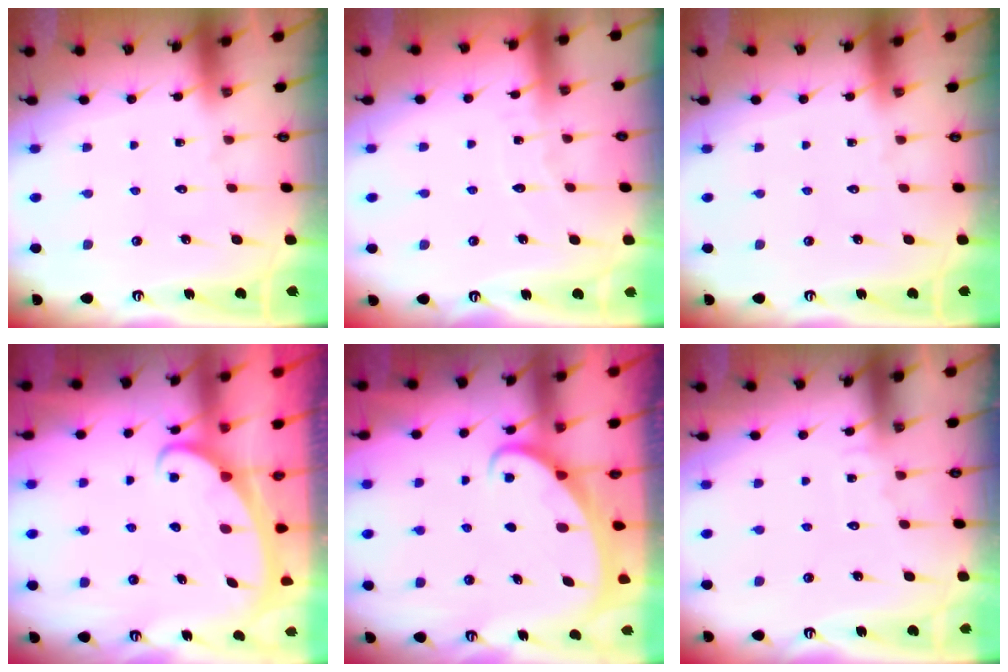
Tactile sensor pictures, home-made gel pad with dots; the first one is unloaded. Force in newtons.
{"total": 3.7, "press": 3.7, "slide": 0.3}
{"total": 0.0}
{"total": 2.3, "press": 2.2, "slide": 0.3}
{"total": 2.2, "press": 2.2, "slide": 0.0}
{"total": 3.8, "press": 3.8, "slide": 0.3}